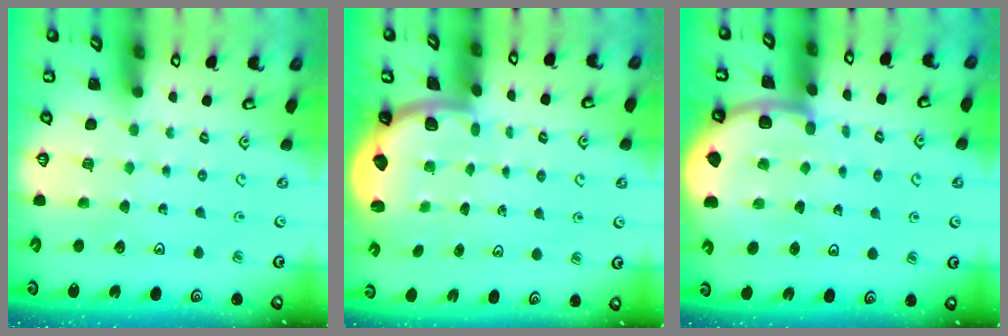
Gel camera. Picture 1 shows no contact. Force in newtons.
{"total": 1.9, "press": 1.8, "slide": 0.5}
{"total": 5.6, "press": 5.6, "slide": 0.8}